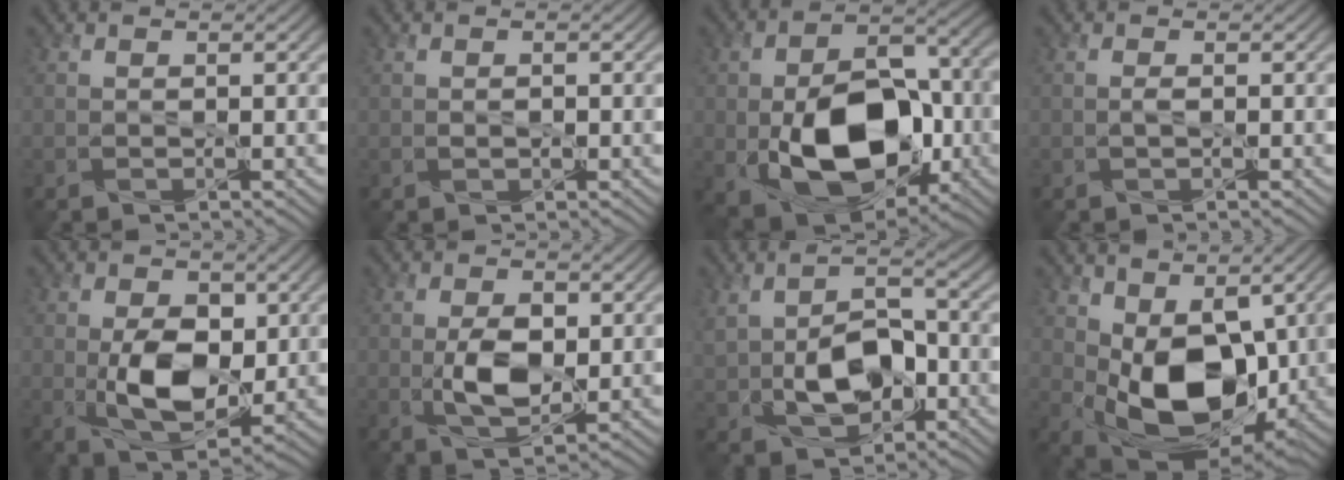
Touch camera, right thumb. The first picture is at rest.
{"total": 0.6, "force": [-0.2, 0.5, 0.3], "torque": [-0.013, -0.003, -0.003]}
{"total": 14.9, "force": [-4.0, 9.0, 11.2], "torque": [-0.192, -0.016, -0.070]}
{"total": 1.0, "force": [-0.5, 0.1, 0.8], "torque": [-0.022, 0.003, -0.011]}
{"total": 8.8, "force": [-0.5, 5.1, 7.2], "torque": [-0.136, -0.006, -0.010]}
{"total": 5.9, "force": [-0.5, 3.0, 5.0], "torque": [-0.099, -0.005, -0.007]}
{"total": 9.1, "force": [-1.7, 5.5, 7.0], "torque": [-0.145, -0.002, -0.032]}
{"total": 12.6, "force": [0.7, 7.4, 10.2], "torque": [-0.202, -0.023, 0.018]}